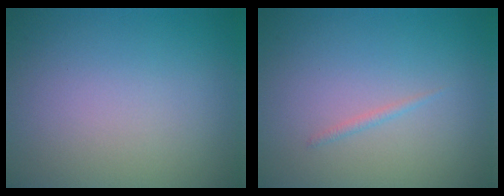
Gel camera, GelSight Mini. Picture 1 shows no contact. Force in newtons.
{"total": 0.5, "press": 0.5, "slide": 0.1}